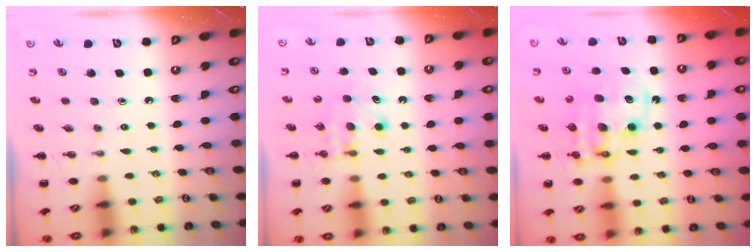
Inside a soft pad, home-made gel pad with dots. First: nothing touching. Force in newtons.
{"total": 5.7, "press": 5.5, "slide": 1.5}
{"total": 11.6, "press": 11.2, "slide": 2.8}